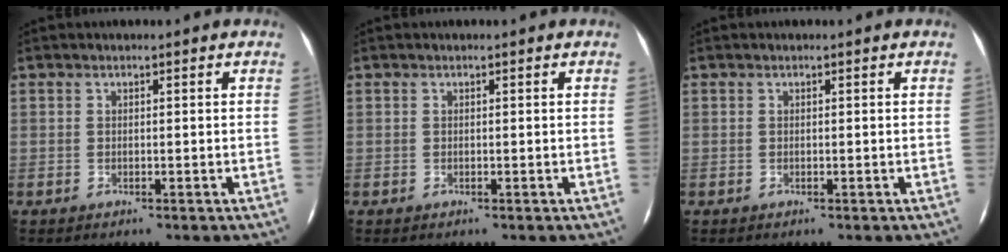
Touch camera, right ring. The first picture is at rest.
{"total": 0.0}
{"total": 0.0}